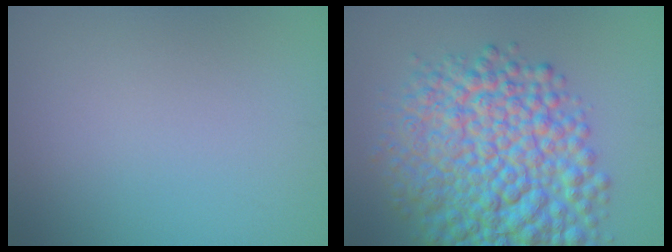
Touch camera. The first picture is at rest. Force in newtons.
{"total": 12.2, "press": 12.2, "slide": 0.3}